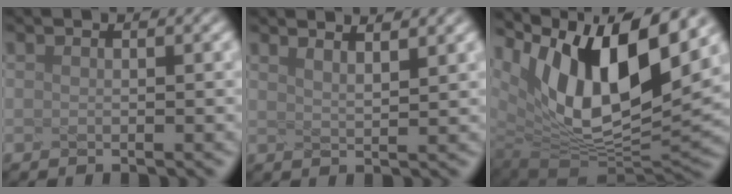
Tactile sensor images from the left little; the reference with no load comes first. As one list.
[{"total": 2.1, "force": [1.9, 0.0, 0.9], "torque": [-0.014, 0.015, 0.032]}, {"total": 12.5, "force": [4.0, 5.5, 10.5], "torque": [-0.223, 0.001, 0.109]}]